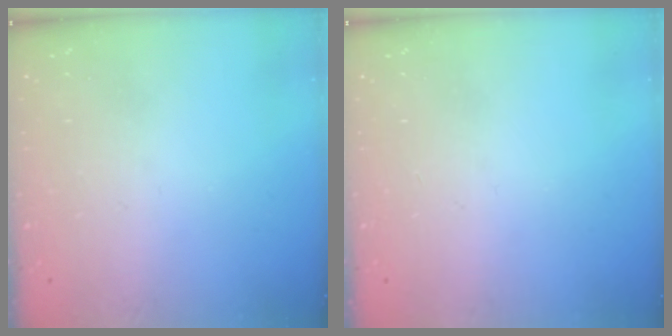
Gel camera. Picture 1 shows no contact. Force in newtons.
{"total": 0.0}